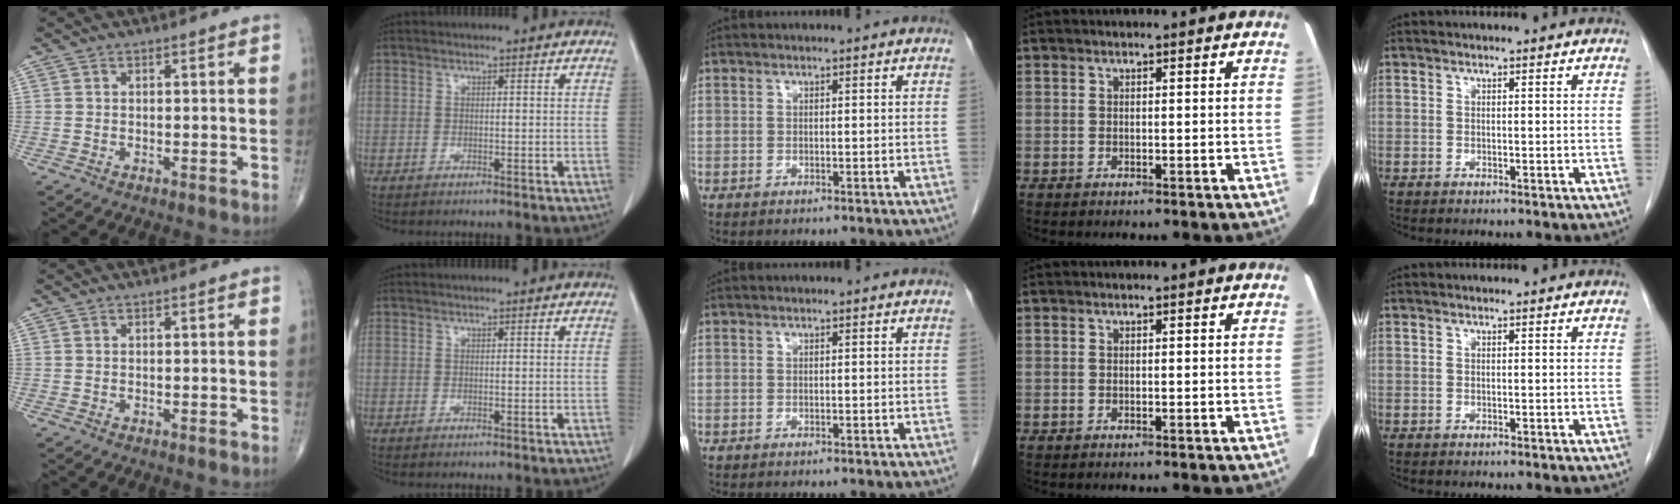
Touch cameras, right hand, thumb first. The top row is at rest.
{}